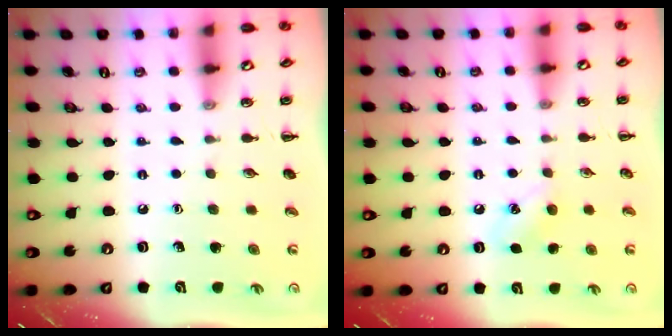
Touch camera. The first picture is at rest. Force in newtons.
{"total": 4.8, "press": 4.5, "slide": 1.7}